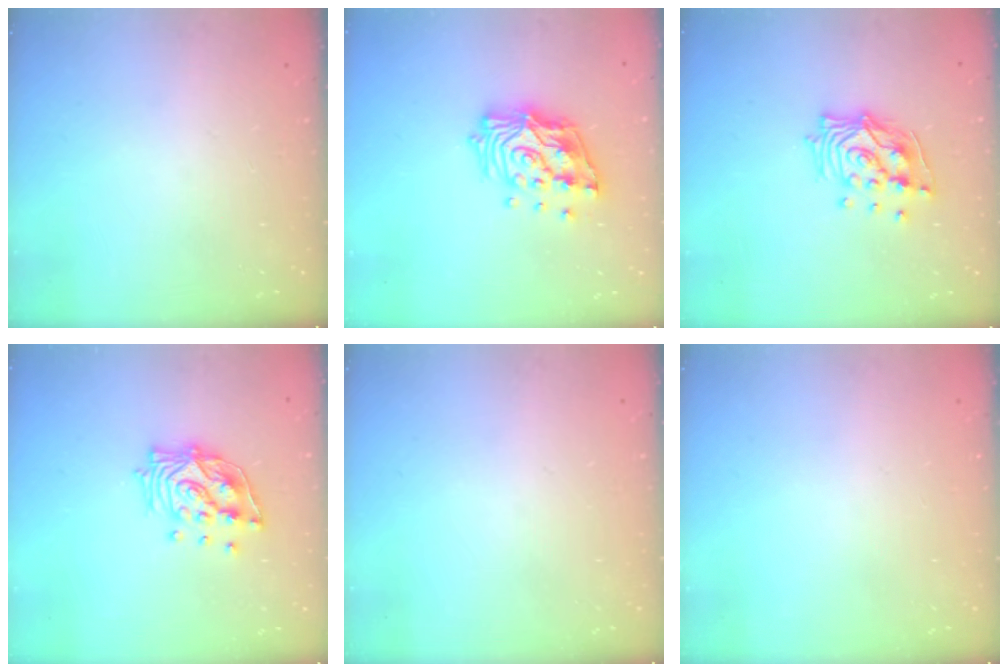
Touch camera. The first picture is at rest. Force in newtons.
{"total": 15.5, "press": 15.4, "slide": 1.8}
{"total": 13.3, "press": 13.2, "slide": 1.1}
{"total": 14.2, "press": 14.1, "slide": 1.9}
{"total": 0.0}
{"total": 0.0}